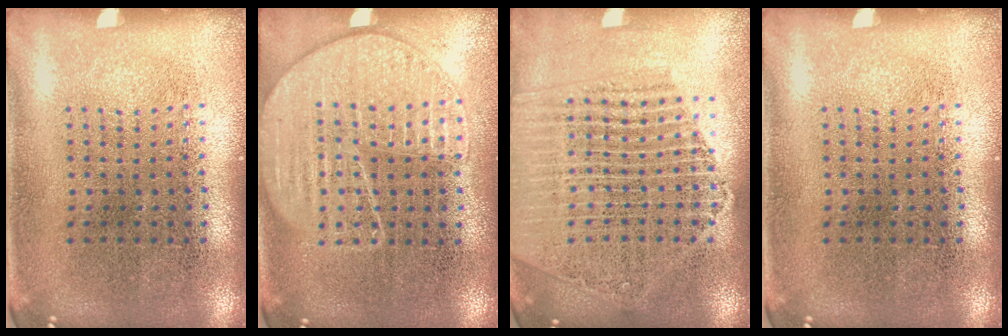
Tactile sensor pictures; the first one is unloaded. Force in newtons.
{"total": 1.6, "press": 1.5, "slide": 0.5}
{"total": 1.9, "press": 1.8, "slide": 0.7}
{"total": 0.0}